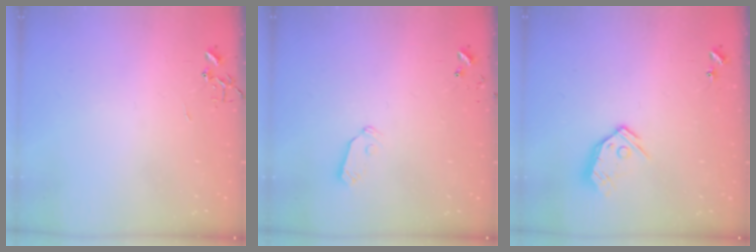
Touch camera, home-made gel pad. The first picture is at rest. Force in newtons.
{"total": 5.6, "press": 5.6, "slide": 0.3}
{"total": 9.9, "press": 9.9, "slide": 0.8}